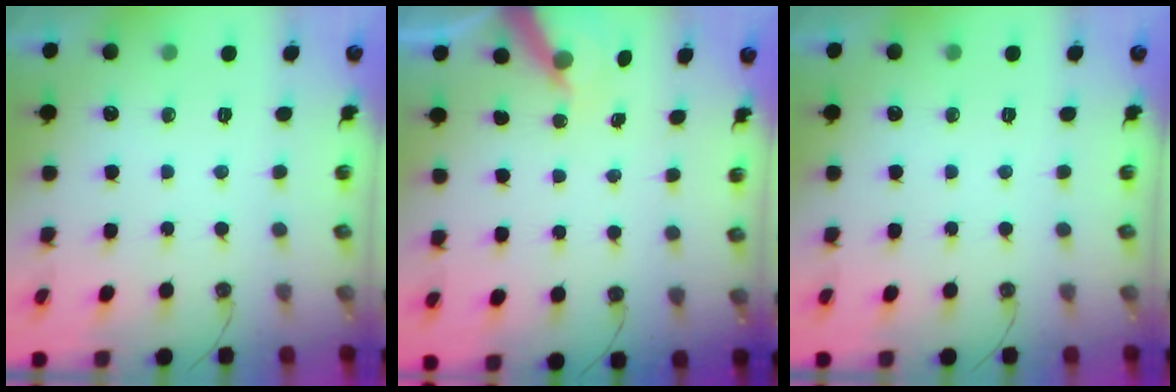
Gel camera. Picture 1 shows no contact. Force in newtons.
{"total": 6.8, "press": 6.8, "slide": 0.4}
{"total": 0.0}